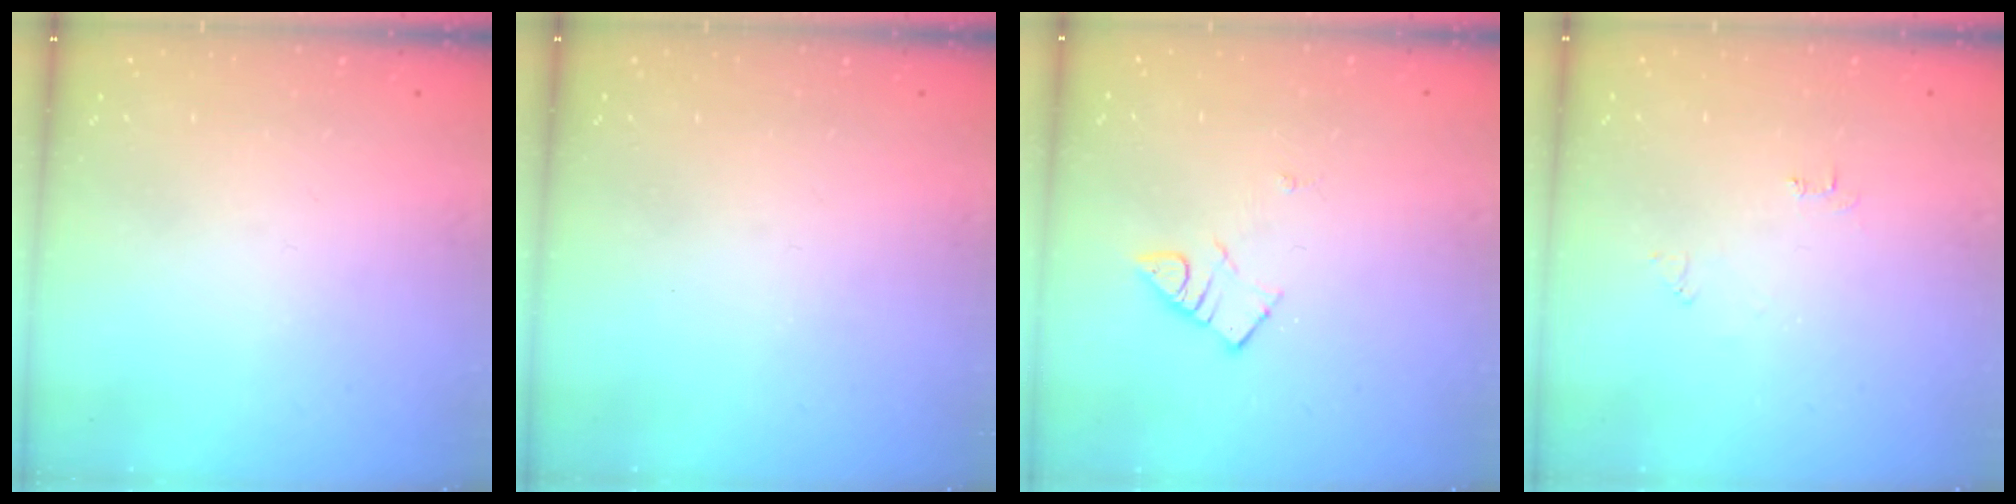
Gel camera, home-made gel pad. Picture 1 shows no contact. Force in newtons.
{"total": 0.0}
{"total": 3.8, "press": 3.7, "slide": 0.4}
{"total": 3.9, "press": 3.8, "slide": 0.5}